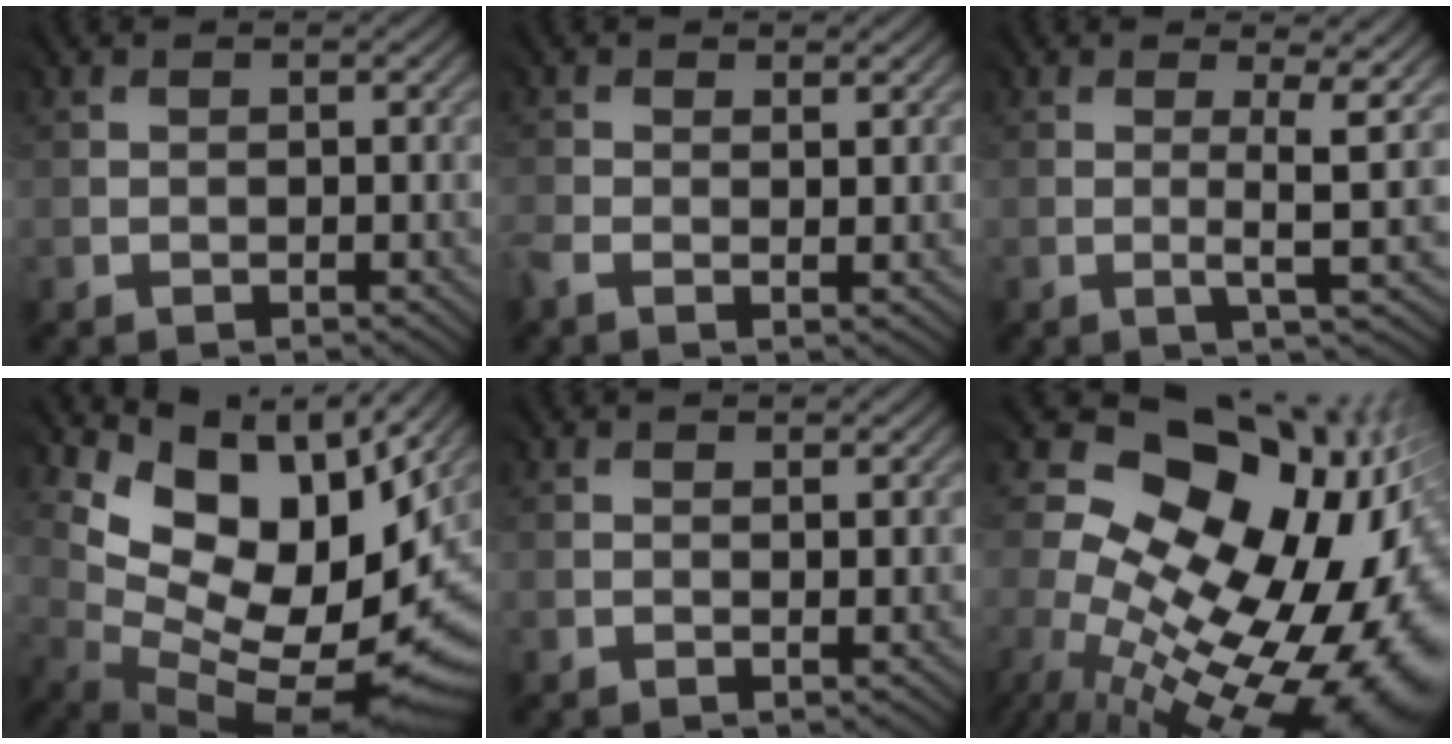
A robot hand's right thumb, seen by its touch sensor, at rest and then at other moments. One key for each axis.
{"total": 1.7, "fx": -0.1, "fy": 0.6, "fz": 1.6, "tx": -0.050, "ty": -0.005, "tz": -0.008}
{"total": 3.7, "fx": 0.4, "fy": 0.1, "fz": 3.7, "tx": -0.067, "ty": 0.001, "tz": 0.007}
{"total": 11.7, "fx": 4.0, "fy": 5.8, "fz": 9.2, "tx": -0.161, "ty": -0.019, "tz": 0.091}
{"total": 0.9, "fx": 0.7, "fy": 0.2, "fz": 0.5, "tx": -0.012, "ty": -0.003, "tz": 0.014}
{"total": 19.7, "fx": -1.9, "fy": 13.7, "fz": 14.1, "tx": -0.224, "ty": -0.015, "tz": -0.010}